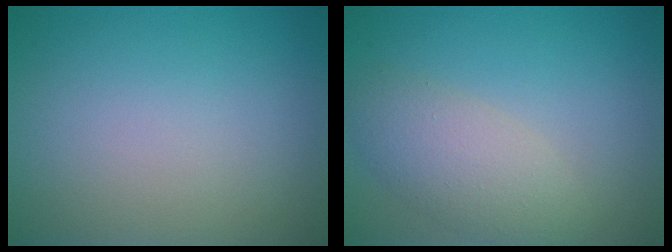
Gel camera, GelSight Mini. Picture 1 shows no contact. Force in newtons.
{"total": 4.0, "press": 4.0, "slide": 0.2}